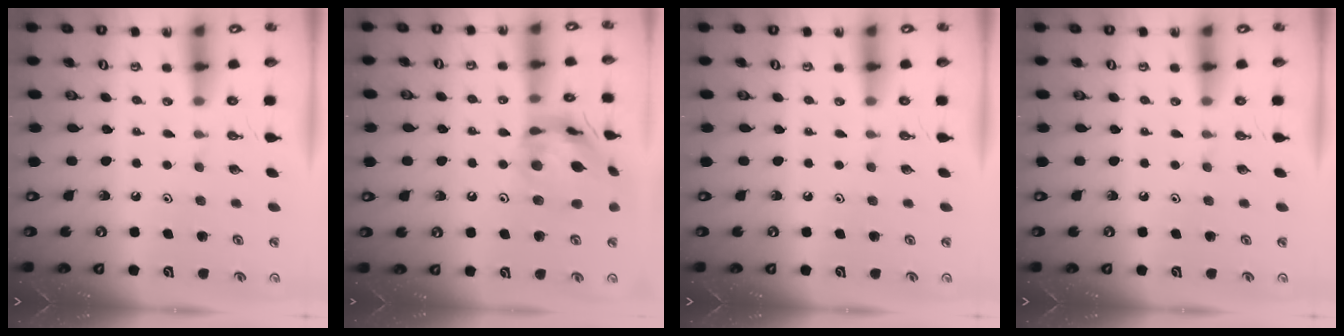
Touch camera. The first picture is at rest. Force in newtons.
{"total": 17.0, "press": 16.9, "slide": 2.0}
{"total": 0.0}
{"total": 0.0}